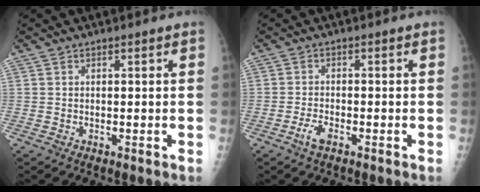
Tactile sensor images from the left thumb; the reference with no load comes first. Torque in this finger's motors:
{"motor_torque": [-0.15, 0.15, 0.14, 0.10, 0.00]}